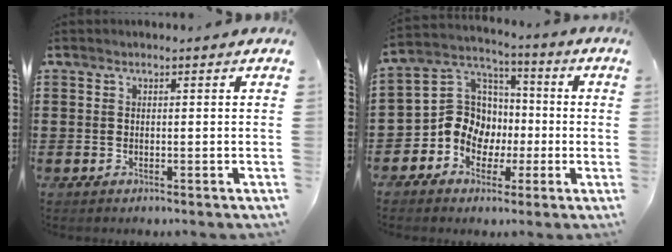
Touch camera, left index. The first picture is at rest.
{"total": 9.4, "force": [-2.2, 8.6, 3.0], "torque": [-0.105, 0.009, -0.044]}